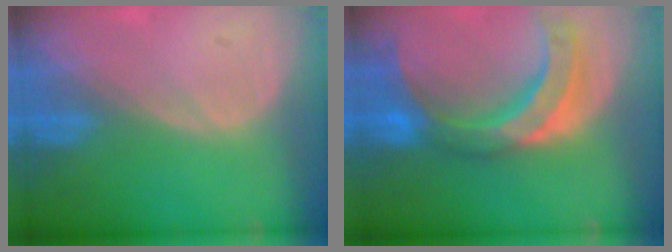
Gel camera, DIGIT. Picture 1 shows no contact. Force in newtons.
{"total": 11.1, "press": 9.5, "slide": 5.8}